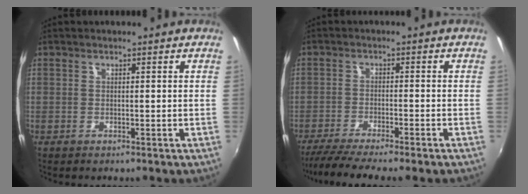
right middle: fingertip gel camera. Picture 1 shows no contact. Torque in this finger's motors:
{"motor_torque": [1.09, -1.05, 0.15, 0.10]}